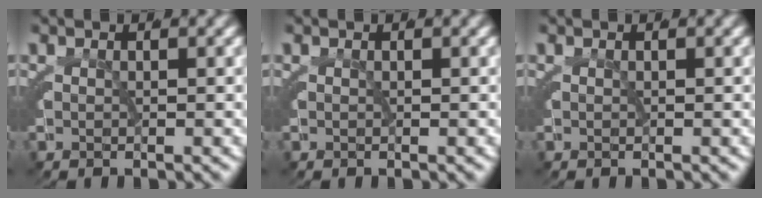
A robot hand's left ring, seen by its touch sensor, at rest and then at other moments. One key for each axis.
{"total": 0.0}
{"total": 0.0}